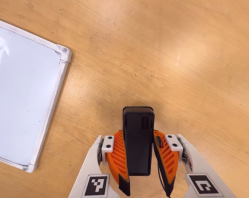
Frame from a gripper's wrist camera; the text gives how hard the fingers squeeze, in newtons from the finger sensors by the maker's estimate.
{"total": 4.9, "left": 3.5, "right": 6.4}